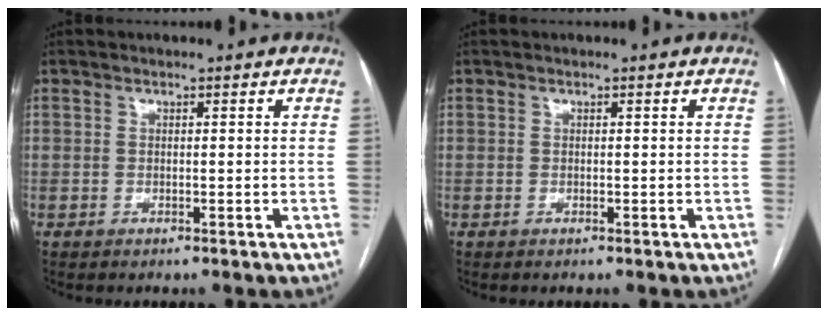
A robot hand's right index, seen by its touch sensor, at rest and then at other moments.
{"total": 0.0}